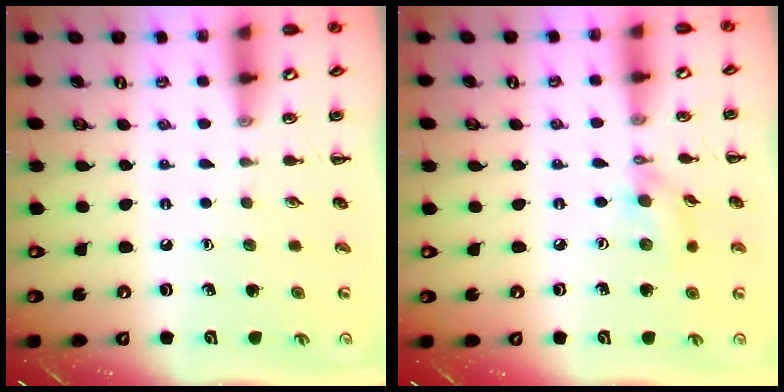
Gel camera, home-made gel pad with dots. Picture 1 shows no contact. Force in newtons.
{"total": 6.1, "press": 6.0, "slide": 0.8}